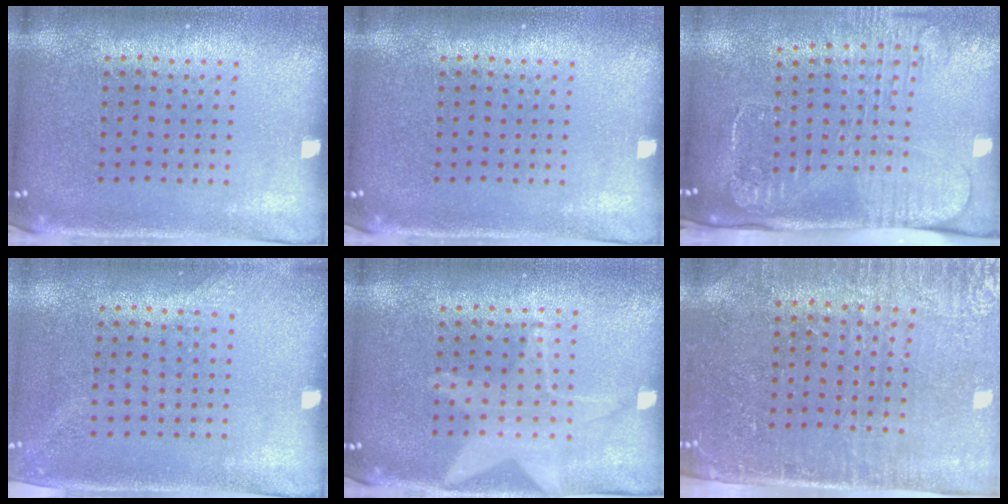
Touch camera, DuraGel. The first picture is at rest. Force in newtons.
{"total": 0.0}
{"total": 2.7, "press": 2.1, "slide": 1.7}
{"total": 1.4, "press": 1.0, "slide": 0.9}
{"total": 1.4, "press": 1.3, "slide": 0.4}
{"total": 3.3, "press": 3.0, "slide": 1.3}